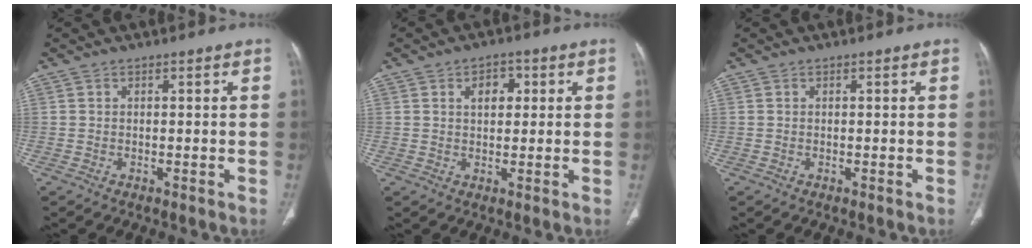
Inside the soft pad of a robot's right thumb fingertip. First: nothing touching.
{"total": 4.2, "force": [1.4, 2.8, 2.9], "torque": [-0.024, -0.002, 0.019]}
{"total": 0.0}